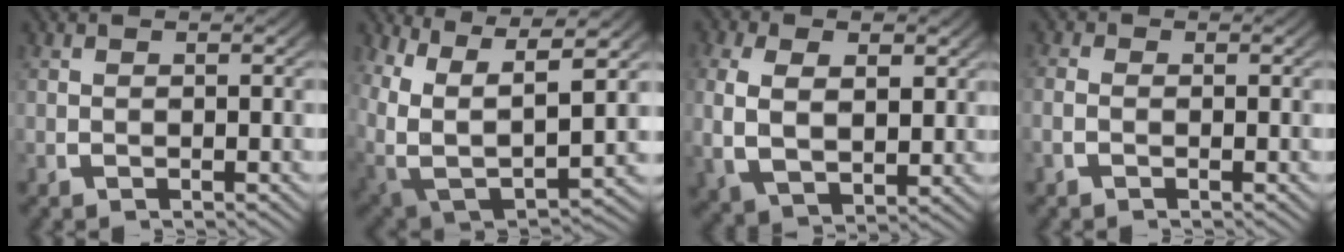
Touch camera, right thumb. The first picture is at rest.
{"total": 14.1, "force": [-1.4, 10.9, 8.7], "torque": [-0.224, -0.082, -0.002]}
{"total": 6.1, "force": [-0.6, 4.7, 3.8], "torque": [-0.120, -0.038, 0.009]}
{"total": 1.2, "force": [-1.1, -0.3, -0.5], "torque": [-0.004, -0.007, -0.016]}